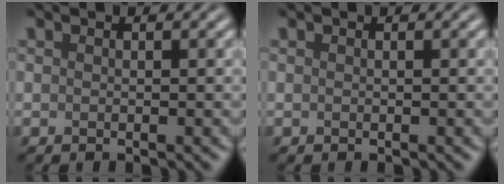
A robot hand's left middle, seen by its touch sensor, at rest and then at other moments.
{"total": 0.0}